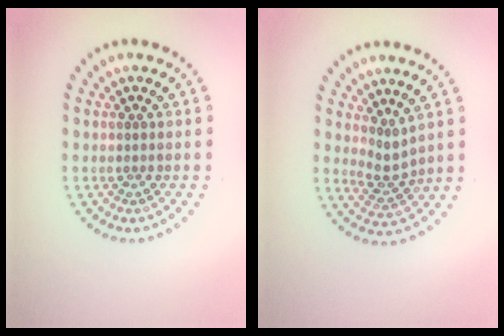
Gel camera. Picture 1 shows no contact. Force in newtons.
{"total": 2.2, "press": 1.5, "slide": 1.6}